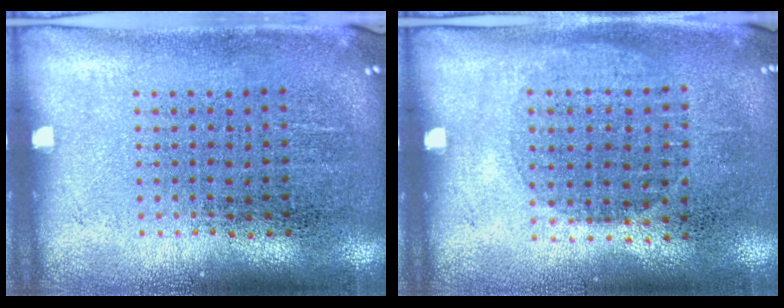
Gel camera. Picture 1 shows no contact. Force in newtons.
{"total": 1.0, "press": 0.9, "slide": 0.4}